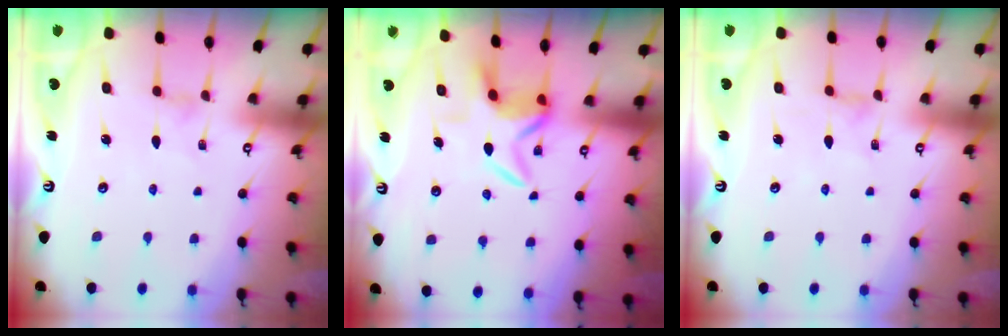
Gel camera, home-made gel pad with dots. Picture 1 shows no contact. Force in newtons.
{"total": 6.6, "press": 6.4, "slide": 1.3}
{"total": 1.4, "press": 1.4, "slide": 0.2}